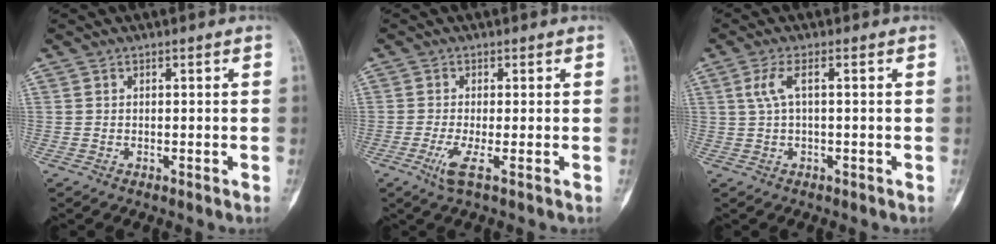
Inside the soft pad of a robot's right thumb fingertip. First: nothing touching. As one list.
[{"total": 3.2, "force": [-1.2, 0.1, 3.0], "torque": [-0.080, -0.012, -0.028]}, {"total": 3.3, "force": [0.6, 0.7, 3.2], "torque": [-0.083, 0.015, 0.016]}]